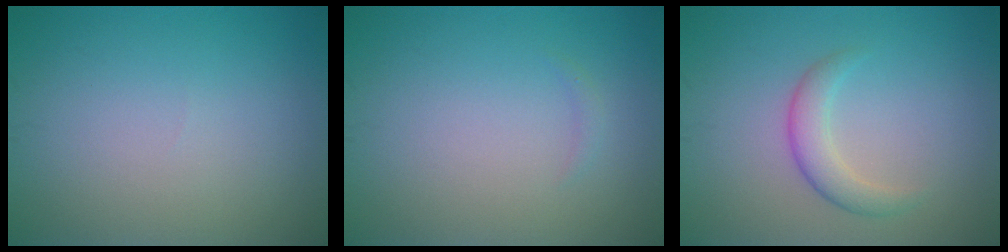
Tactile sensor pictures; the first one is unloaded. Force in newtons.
{"total": 0.5, "press": 0.5, "slide": 0.1}
{"total": 2.5, "press": 2.5, "slide": 0.0}